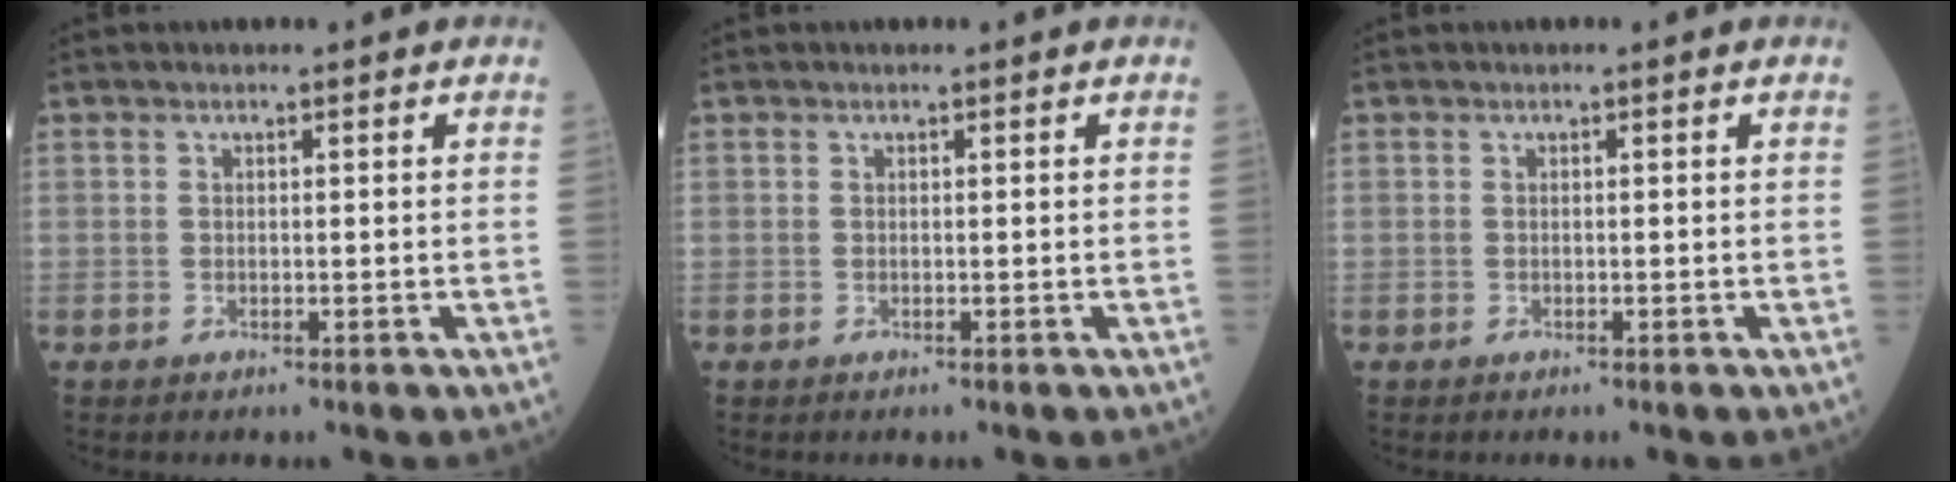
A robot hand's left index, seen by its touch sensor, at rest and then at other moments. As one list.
[{"total": 0.0}, {"total": 0.0}]